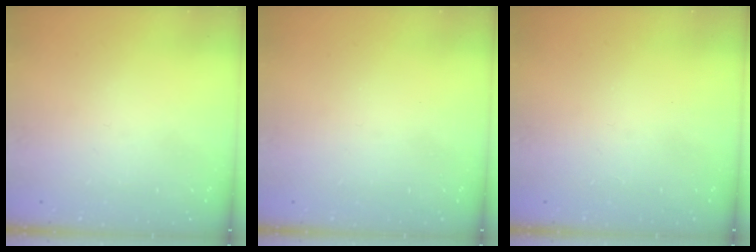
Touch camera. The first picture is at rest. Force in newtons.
{"total": 0.0}
{"total": 3.4, "press": 3.4, "slide": 0.4}